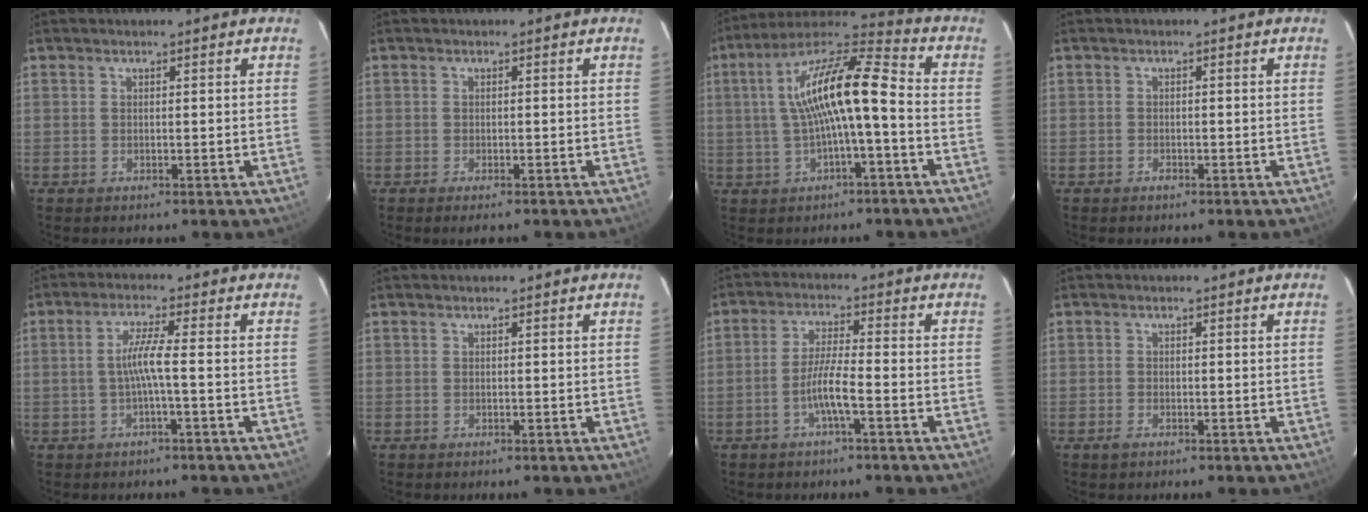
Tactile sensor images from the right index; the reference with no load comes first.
{"total": 1.8, "force": [-1.4, 0.3, 1.1], "torque": [-0.023, -0.005, -0.023]}
{"total": 14.0, "force": [-0.5, 2.7, 13.8], "torque": [-0.253, 0.029, -0.010]}
{"total": 1.0, "force": [-0.7, 0.6, 0.3], "torque": [-0.006, 0.002, -0.014]}
{"total": 4.0, "force": [-1.0, -0.6, 3.9], "torque": [-0.081, 0.002, -0.017]}
{"total": 0.0}
{"total": 5.1, "force": [-2.5, -0.1, 4.4], "torque": [-0.093, 0.002, -0.047]}
{"total": 1.3, "force": [-0.9, 0.7, 0.7], "torque": [-0.015, -0.002, -0.018]}